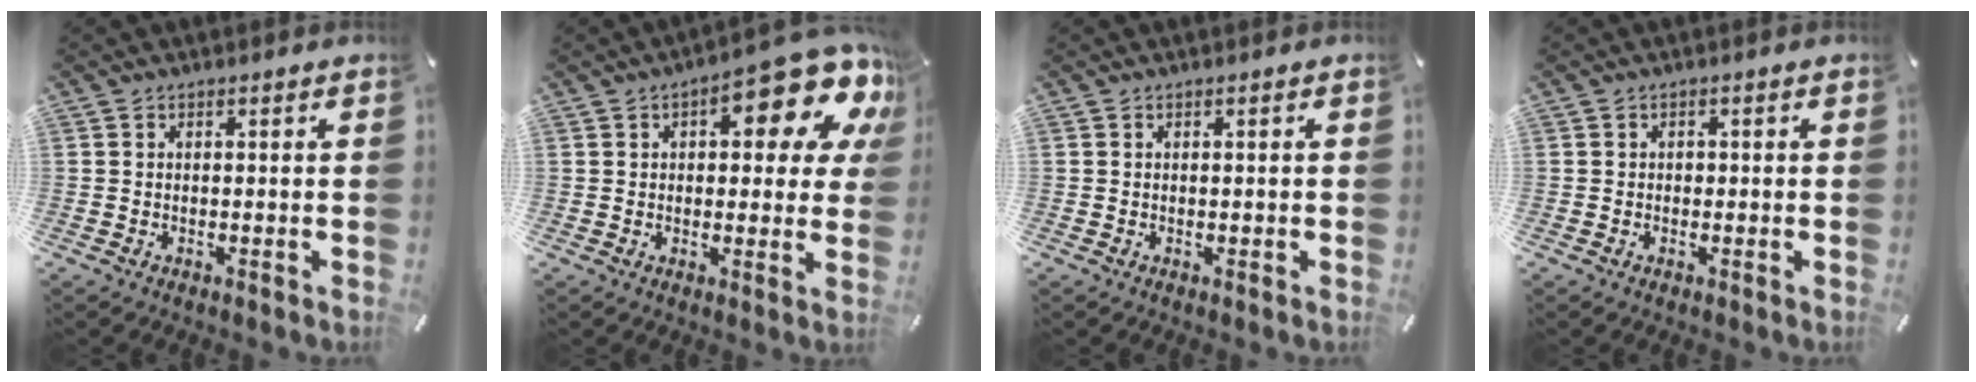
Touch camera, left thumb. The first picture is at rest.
{"total": 15.7, "force": [7.4, 6.3, 12.4], "torque": [-0.151, -0.049, 0.117]}
{"total": 0.0}
{"total": 0.9, "force": [-0.2, 0.8, 0.3], "torque": [-0.006, 0.004, -0.007]}